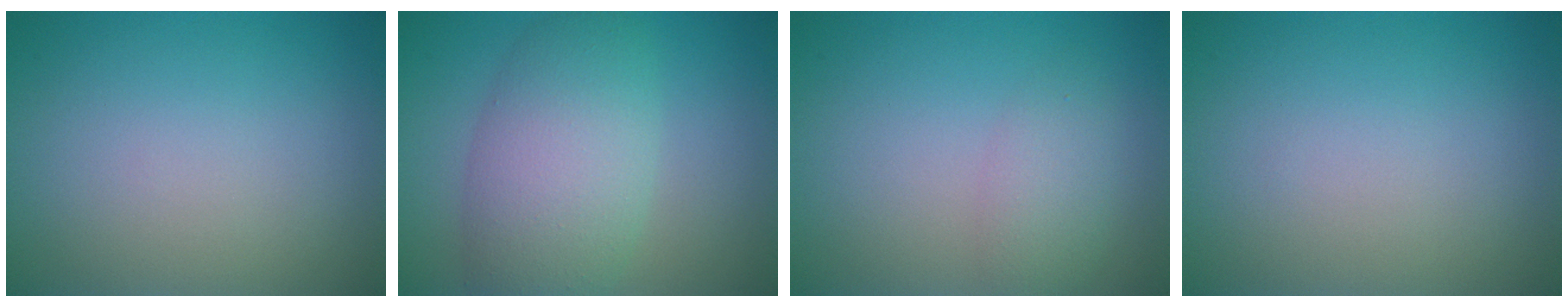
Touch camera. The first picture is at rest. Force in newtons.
{"total": 7.0, "press": 7.0, "slide": 0.2}
{"total": 2.3, "press": 2.3, "slide": 0.1}
{"total": 0.0}